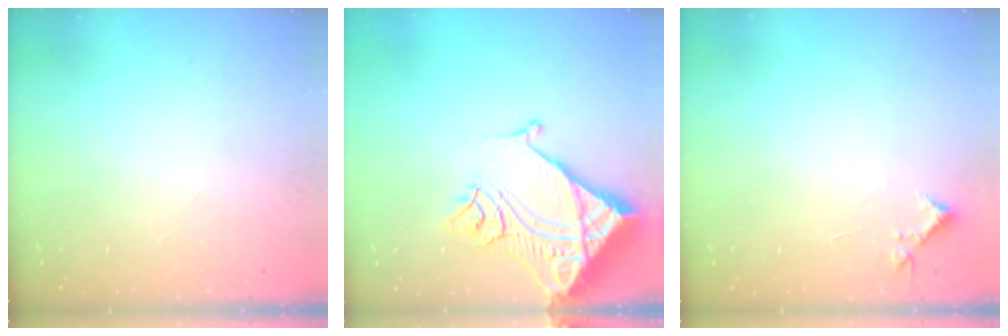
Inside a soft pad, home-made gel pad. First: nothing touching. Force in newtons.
{"total": 14.2, "press": 14.1, "slide": 1.8}
{"total": 3.6, "press": 3.6, "slide": 0.5}